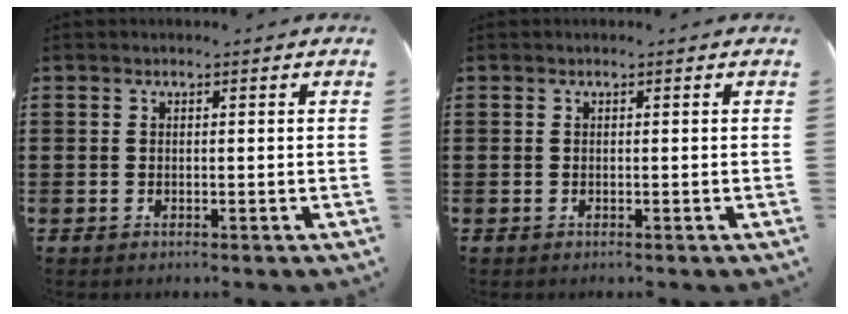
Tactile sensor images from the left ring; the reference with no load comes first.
{"total": 0.0}